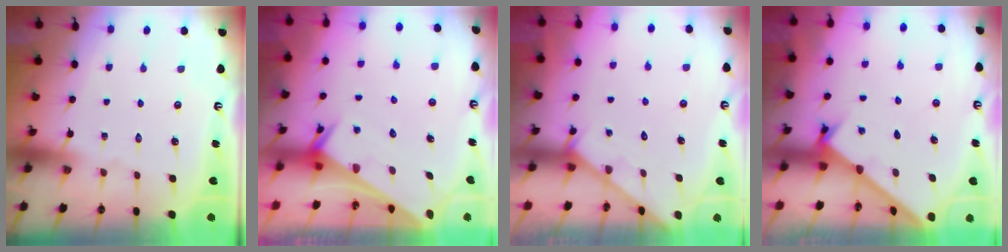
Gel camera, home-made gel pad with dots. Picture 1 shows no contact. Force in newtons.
{"total": 2.7, "press": 2.7, "slide": 0.1}
{"total": 2.1, "press": 2.1, "slide": 0.1}
{"total": 1.8, "press": 1.8, "slide": 0.2}